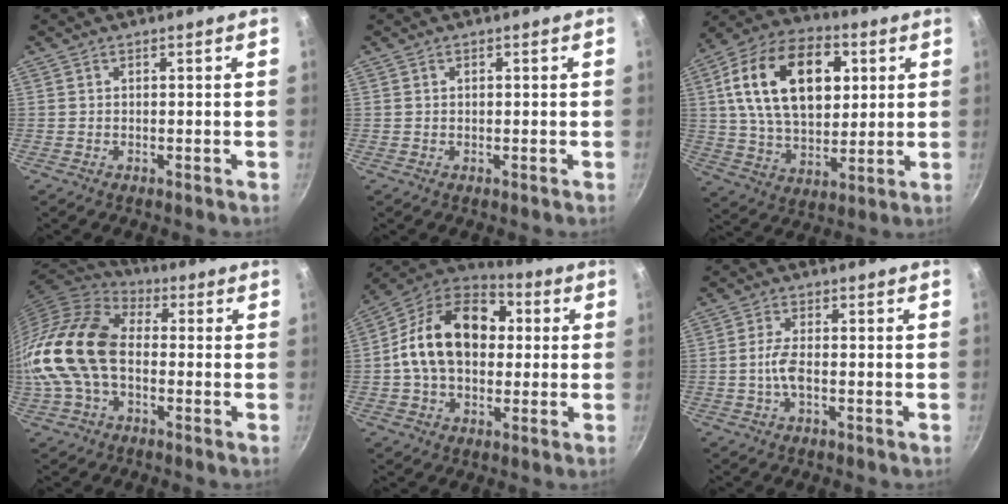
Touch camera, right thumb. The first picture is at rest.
{"total": 0.8, "force": [0.2, 0.5, 0.5], "torque": [-0.011, 0.001, 0.005]}
{"total": 23.0, "force": [6.1, 14.3, 17.0], "torque": [-0.268, 0.002, 0.099]}
{"total": 19.9, "force": [-1.6, 12.9, 15.1], "torque": [-0.298, 0.035, -0.043]}
{"total": 20.1, "force": [1.7, 14.0, 14.2], "torque": [-0.216, 0.037, 0.011]}
{"total": 4.2, "force": [-0.8, 1.6, 3.8], "torque": [-0.083, 0.007, -0.020]}